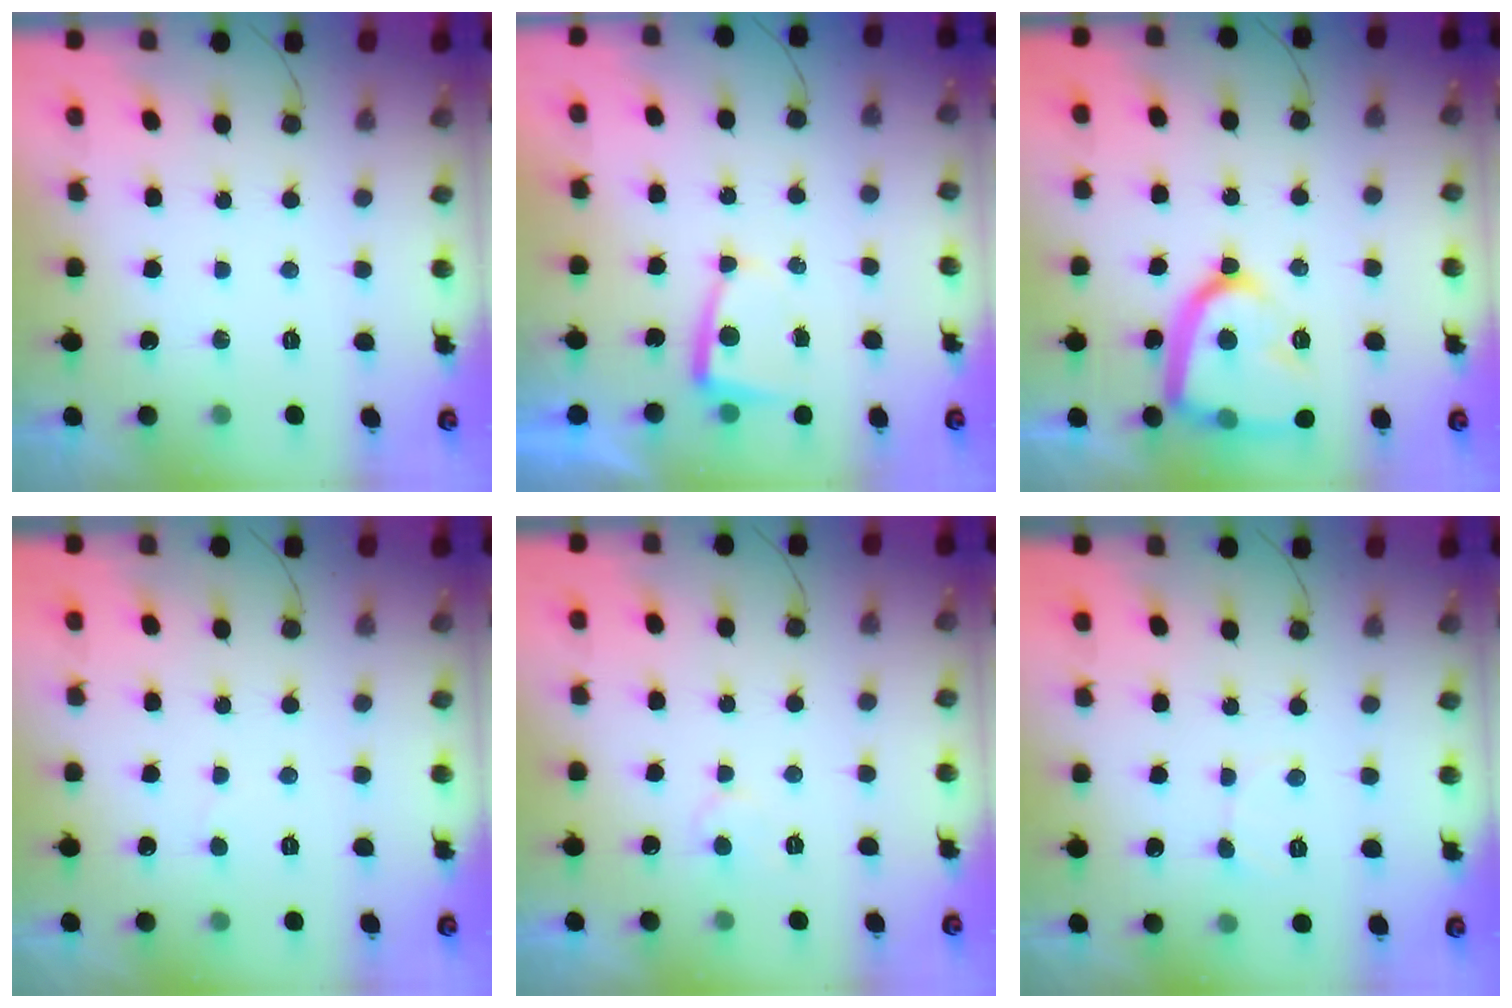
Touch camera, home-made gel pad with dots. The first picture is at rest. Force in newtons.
{"total": 2.9, "press": 2.9, "slide": 0.4}
{"total": 17.0, "press": 17.0, "slide": 1.1}
{"total": 2.6, "press": 2.6, "slide": 0.2}
{"total": 5.1, "press": 5.1, "slide": 0.5}
{"total": 2.9, "press": 2.9, "slide": 0.3}